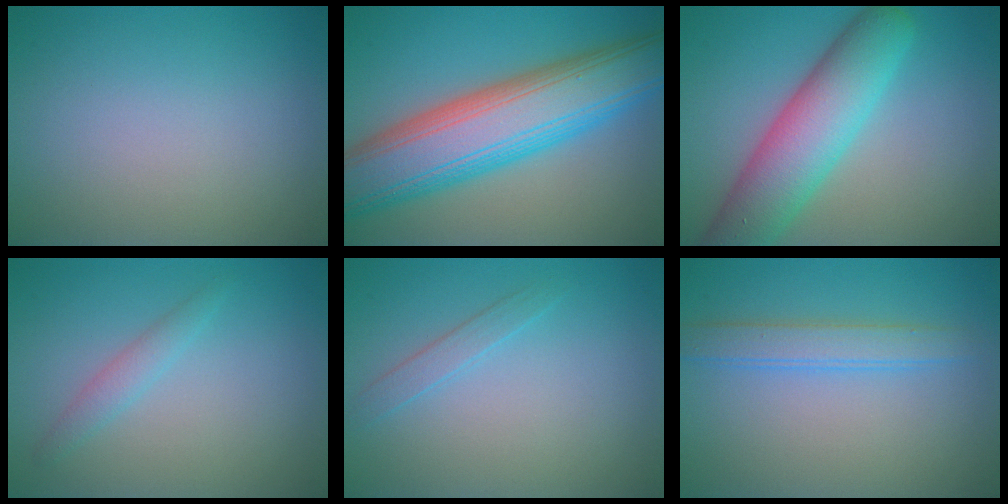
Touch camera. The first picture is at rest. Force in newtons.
{"total": 12.1, "press": 12.1, "slide": 0.4}
{"total": 8.1, "press": 8.1, "slide": 0.2}
{"total": 1.4, "press": 1.4, "slide": 0.1}
{"total": 1.3, "press": 1.3, "slide": 0.0}
{"total": 2.6, "press": 2.6, "slide": 0.1}